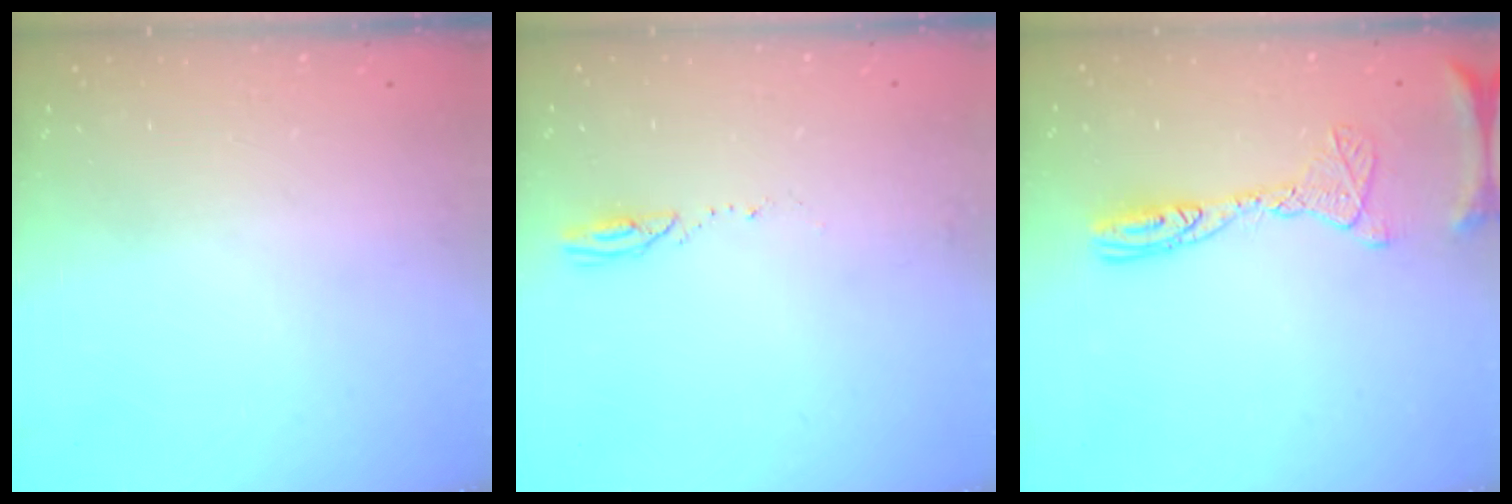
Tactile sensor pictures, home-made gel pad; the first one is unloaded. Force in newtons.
{"total": 2.6, "press": 2.6, "slide": 0.3}
{"total": 12.9, "press": 12.8, "slide": 1.2}